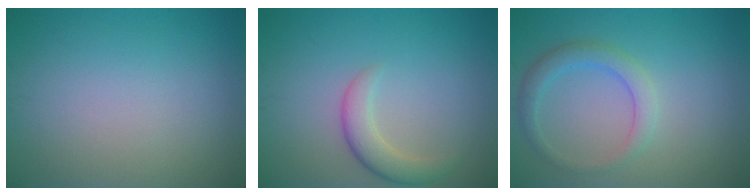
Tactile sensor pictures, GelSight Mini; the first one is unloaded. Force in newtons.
{"total": 2.8, "press": 2.7, "slide": 0.3}
{"total": 2.6, "press": 2.6, "slide": 0.2}